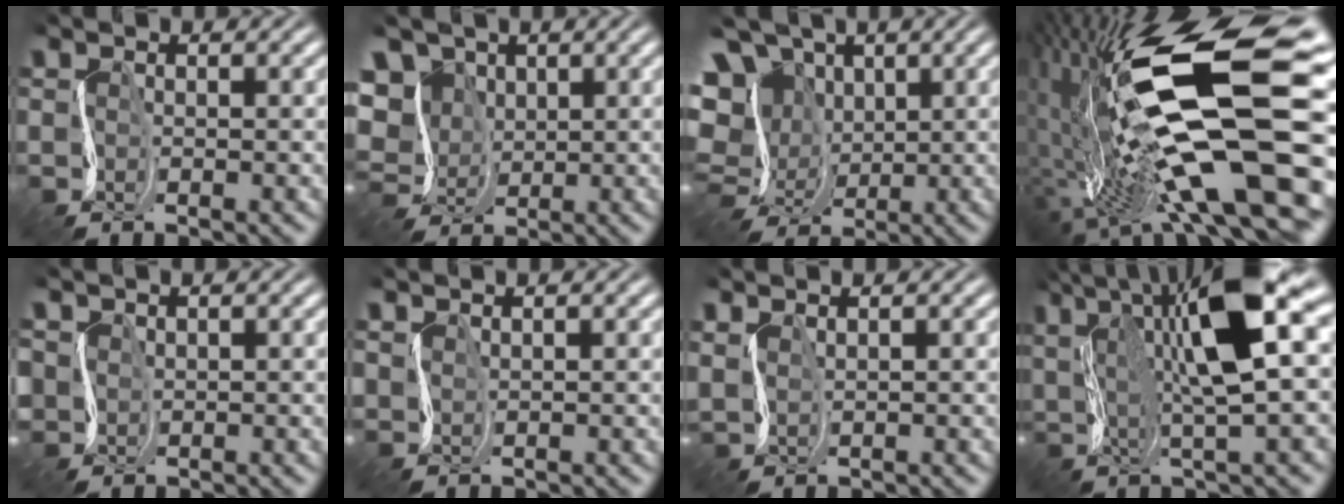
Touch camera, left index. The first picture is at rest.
{"total": 8.1, "force": [2.3, 6.6, 4.1], "torque": [-0.062, 0.017, 0.005]}
{"total": 14.2, "force": [0.6, 11.6, 8.1], "torque": [-0.154, 0.012, -0.016]}
{"total": 18.9, "force": [-0.1, 7.2, 17.4], "torque": [-0.318, -0.002, -0.012]}
{"total": 1.7, "force": [0.7, 1.4, 0.5], "torque": [-0.019, -0.003, 0.016]}
{"total": 1.4, "force": [1.2, 0.4, 0.5], "torque": [-0.014, -0.001, 0.027]}
{"total": 2.0, "force": [1.6, 0.7, 1.1], "torque": [-0.034, 0.004, 0.031]}
{"total": 12.5, "force": [3.8, 3.5, 11.4], "torque": [-0.200, 0.011, 0.064]}